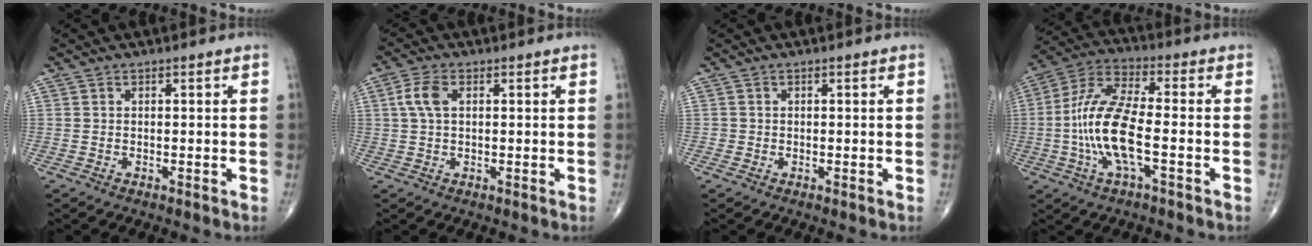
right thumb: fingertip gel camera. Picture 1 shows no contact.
{"total": 4.3, "force": [1.0, 2.4, 3.5], "torque": [-0.086, 0.011, 0.017]}
{"total": 0.6, "force": [-0.2, 0.6, 0.0], "torque": [0.001, 0.004, -0.004]}
{"total": 13.7, "force": [-2.8, 4.2, 12.7], "torque": [-0.275, 0.028, -0.059]}